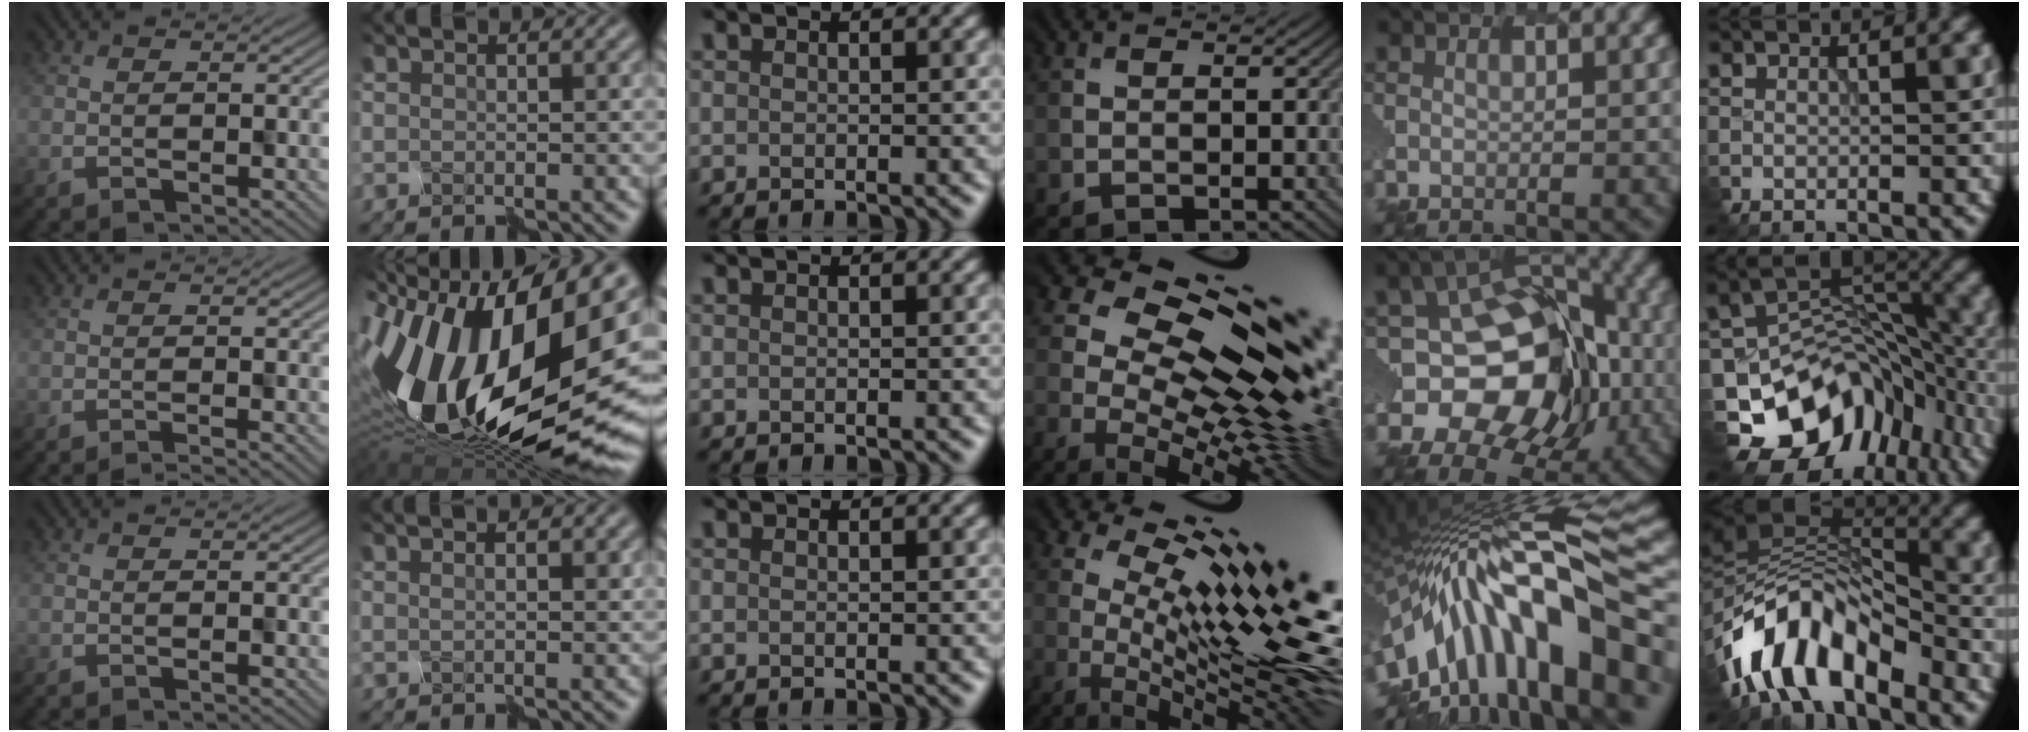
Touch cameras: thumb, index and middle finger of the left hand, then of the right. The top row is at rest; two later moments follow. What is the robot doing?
{"motion": "disassemble", "object": "hinged jar"}